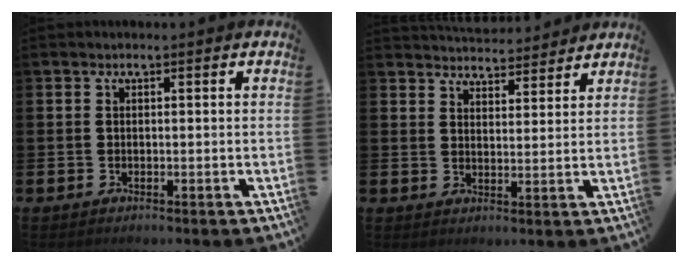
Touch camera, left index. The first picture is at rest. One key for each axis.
{"total": 4.8, "fx": 4.7, "fy": 0.6, "fz": -0.2, "tx": -0.005, "ty": -0.029, "tz": 0.086}